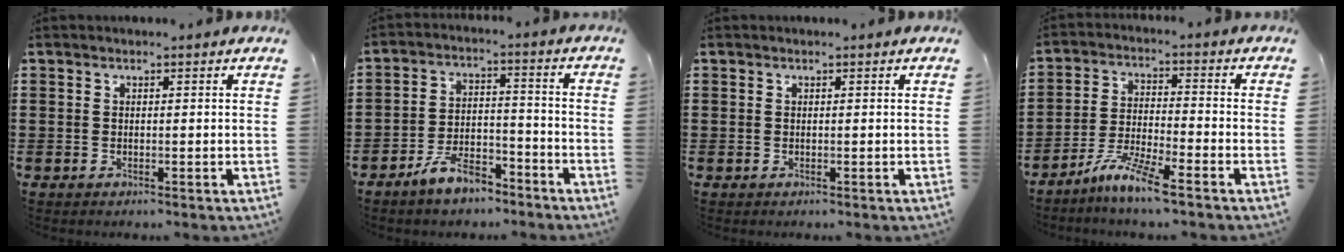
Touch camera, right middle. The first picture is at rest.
{"total": 7.0, "force": [-5.9, 2.3, 3.0], "torque": [-0.065, 0.009, -0.115]}
{"total": 0.0}
{"total": 7.7, "force": [-6.1, -0.2, 4.7], "torque": [-0.100, -0.015, -0.119]}